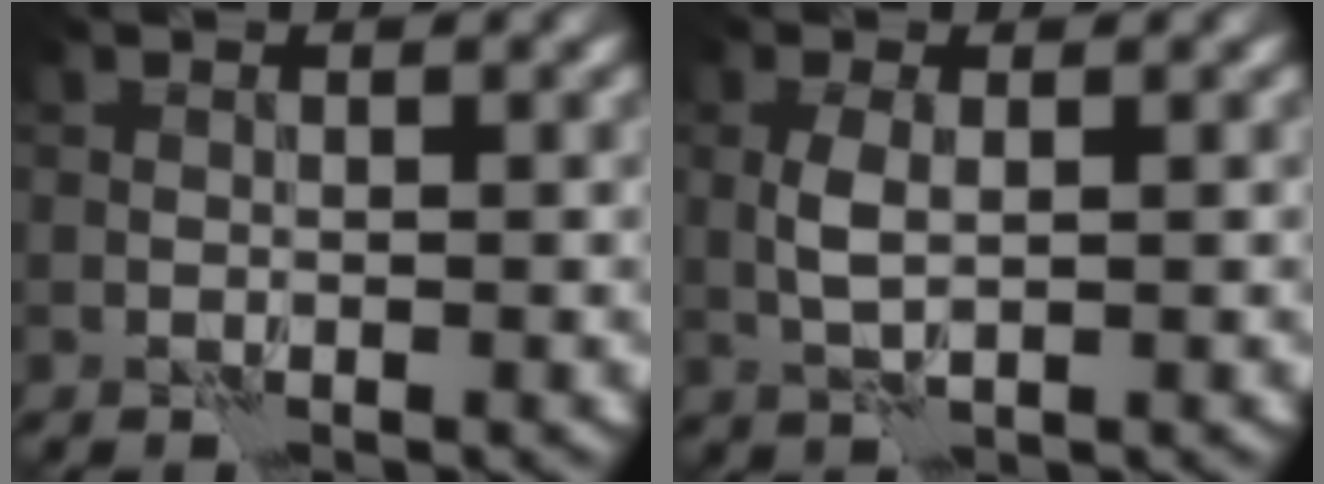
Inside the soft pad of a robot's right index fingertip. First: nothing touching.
{"total": 2.1, "force": [0.2, 0.8, 2.0], "torque": [-0.050, 0.000, 0.003]}